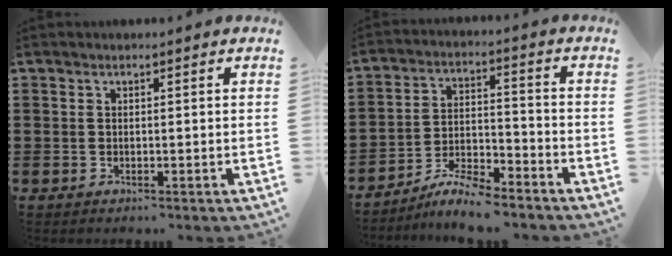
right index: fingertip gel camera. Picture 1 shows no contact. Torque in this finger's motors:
{"motor_torque": [0.55, -0.49, 0.21, 0.06]}